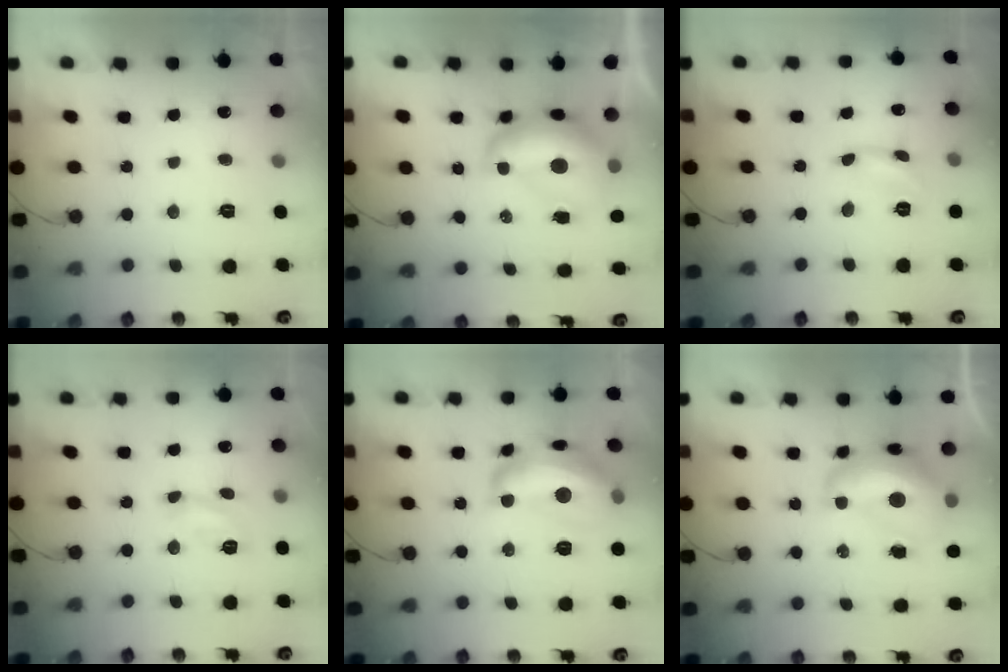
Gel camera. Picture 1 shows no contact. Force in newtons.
{"total": 11.2, "press": 11.2, "slide": 1.0}
{"total": 2.3, "press": 2.3, "slide": 0.2}
{"total": 4.3, "press": 4.3, "slide": 0.6}
{"total": 15.3, "press": 15.3, "slide": 1.1}
{"total": 13.2, "press": 13.1, "slide": 1.5}